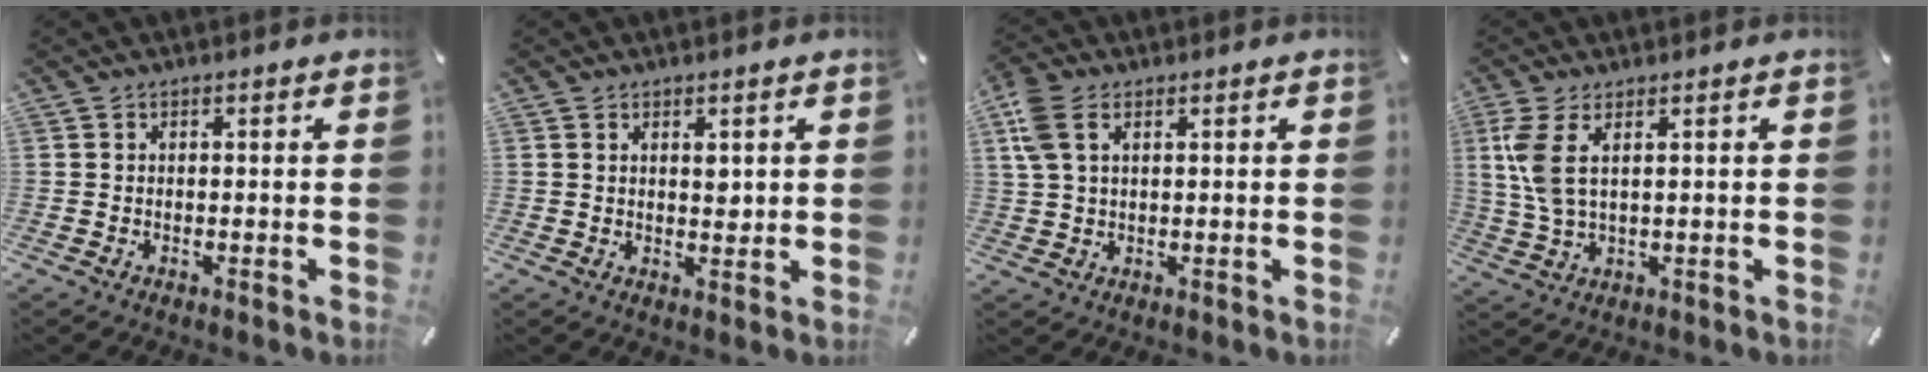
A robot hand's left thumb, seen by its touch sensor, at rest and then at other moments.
{"total": 2.7, "force": [1.3, 1.6, 1.8], "torque": [-0.022, -0.003, 0.018]}
{"total": 7.0, "force": [2.6, 4.6, 4.6], "torque": [-0.115, 0.001, 0.048]}
{"total": 7.0, "force": [2.1, 2.6, 6.2], "torque": [-0.150, -0.009, 0.033]}